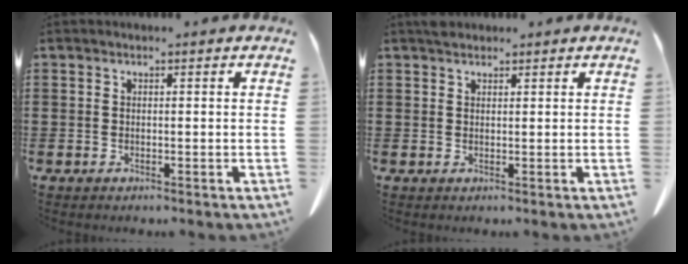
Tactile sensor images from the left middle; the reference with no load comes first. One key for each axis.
{"total": 1.4, "fx": 1.2, "fy": 0.6, "fz": 0.3, "tx": -0.010, "ty": 0.002, "tz": 0.025}